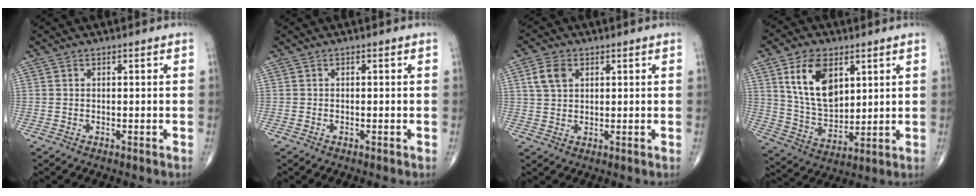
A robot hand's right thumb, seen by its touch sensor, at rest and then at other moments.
{"total": 0.0}
{"total": 4.7, "force": [1.8, 3.2, 3.0], "torque": [-0.052, 0.001, 0.034]}
{"total": 13.5, "force": [5.3, 8.2, 9.3], "torque": [-0.147, -0.027, 0.112]}